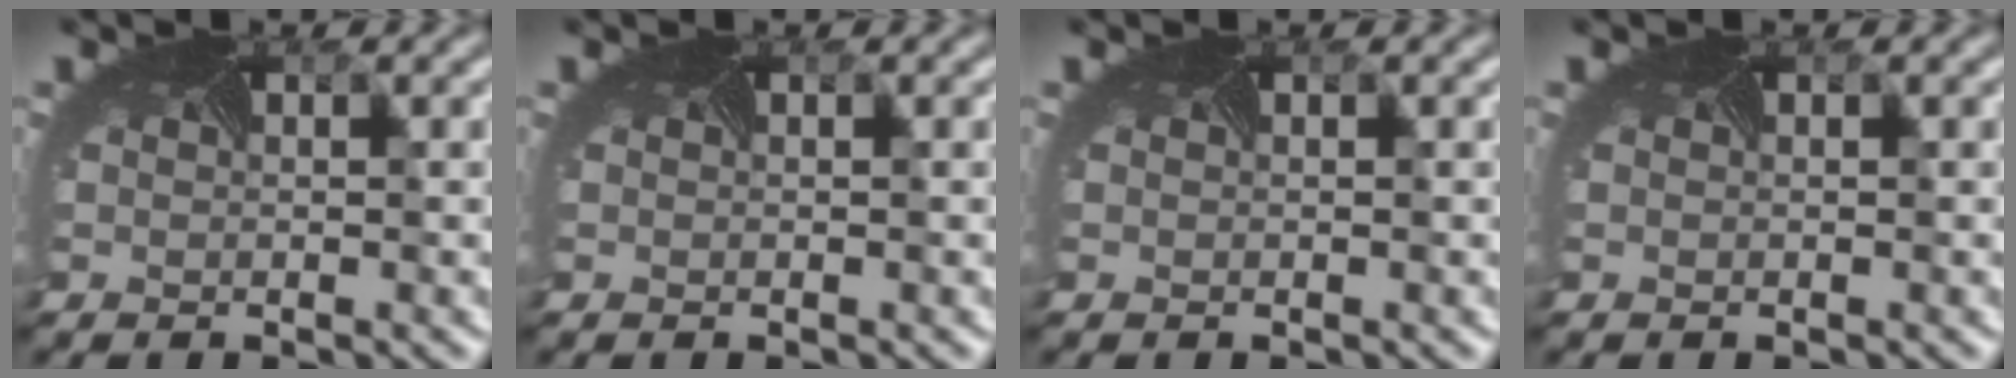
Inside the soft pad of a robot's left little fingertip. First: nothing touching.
{"total": 0.0}
{"total": 0.0}
{"total": 0.0}